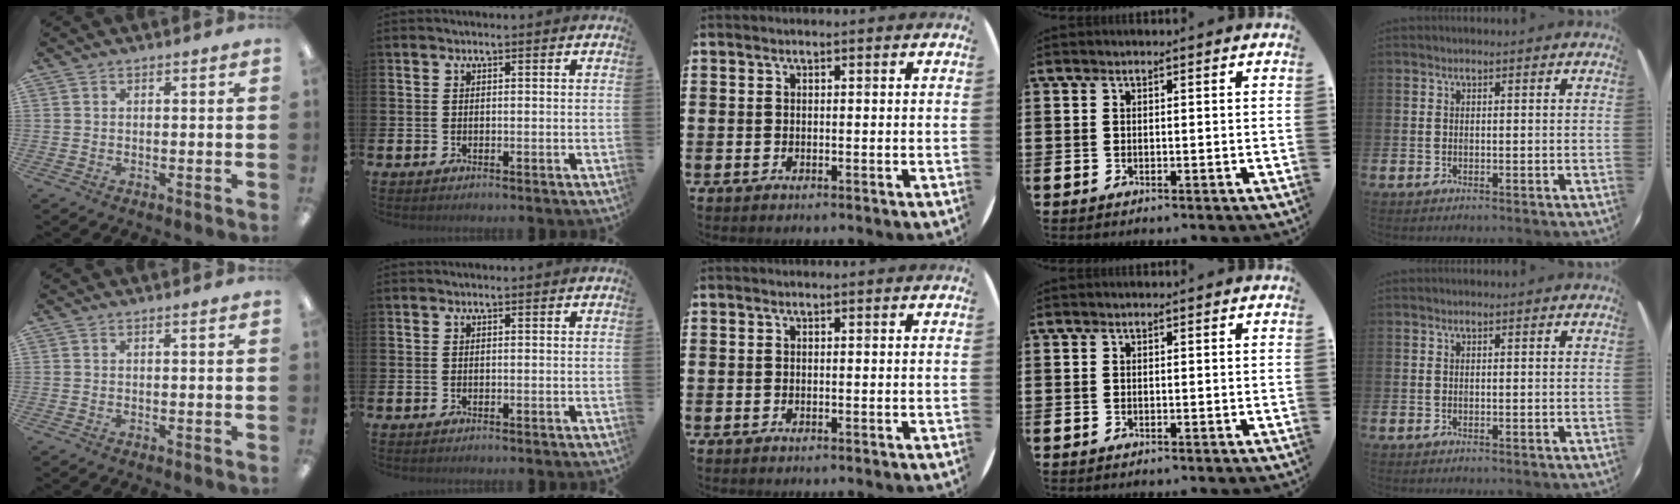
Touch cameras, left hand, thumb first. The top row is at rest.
{}